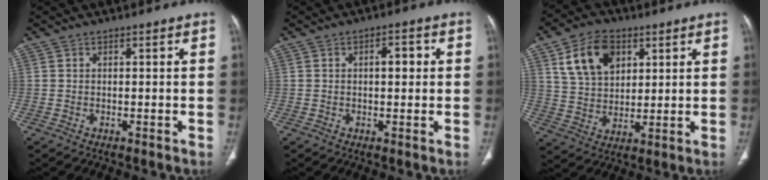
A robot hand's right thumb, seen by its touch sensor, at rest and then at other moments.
{"total": 3.5, "force": [0.5, 1.6, 3.0], "torque": [-0.038, 0.006, 0.007]}
{"total": 12.2, "force": [5.3, 8.2, 7.3], "torque": [-0.106, -0.013, 0.102]}